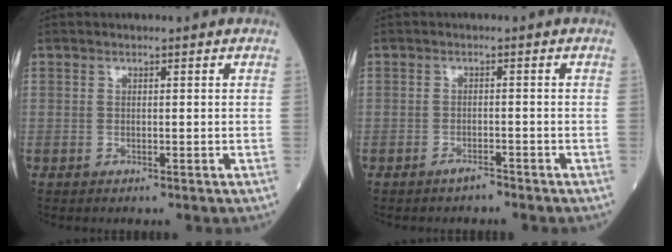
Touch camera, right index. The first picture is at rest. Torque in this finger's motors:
{"motor_torque": [0.29, -0.16, 0.10, 0.02]}